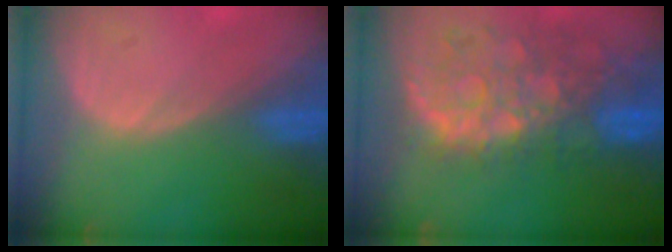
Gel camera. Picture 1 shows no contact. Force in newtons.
{"total": 11.4, "press": 9.9, "slide": 5.7}